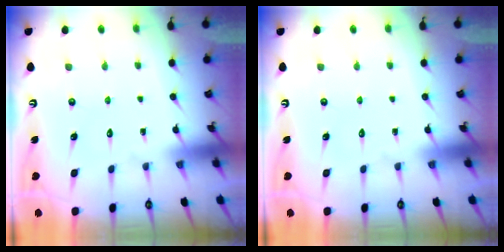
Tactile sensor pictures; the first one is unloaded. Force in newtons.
{"total": 0.0}